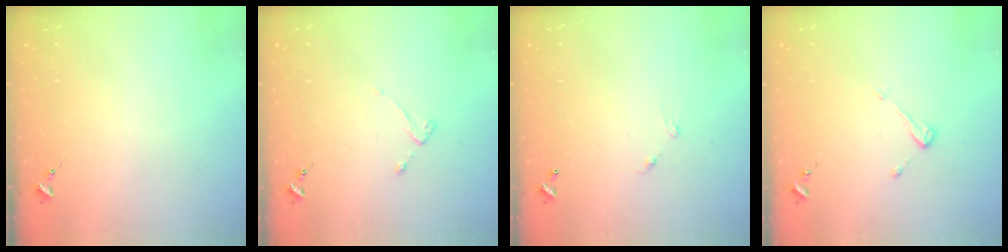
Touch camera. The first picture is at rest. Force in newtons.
{"total": 2.6, "press": 2.6, "slide": 0.5}
{"total": 4.9, "press": 4.9, "slide": 0.3}
{"total": 3.8, "press": 3.8, "slide": 0.4}